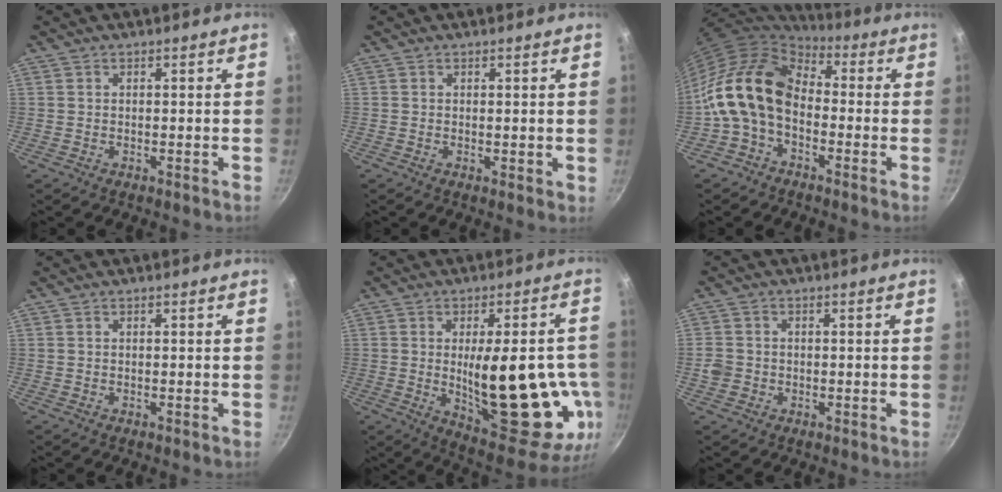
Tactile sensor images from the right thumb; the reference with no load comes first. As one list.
[{"total": 0.8, "force": [0.3, 0.4, 0.6], "torque": [-0.005, -0.006, 0.001]}, {"total": 15.1, "force": [-1.6, 10.4, 10.9], "torque": [-0.178, 0.036, -0.050]}, {"total": 0.0}, {"total": 25.7, "force": [-3.0, 10.0, 23.5], "torque": [-0.290, -0.015, -0.020]}, {"total": 3.4, "force": [-0.7, 3.0, 1.4], "torque": [-0.017, 0.011, -0.014]}]